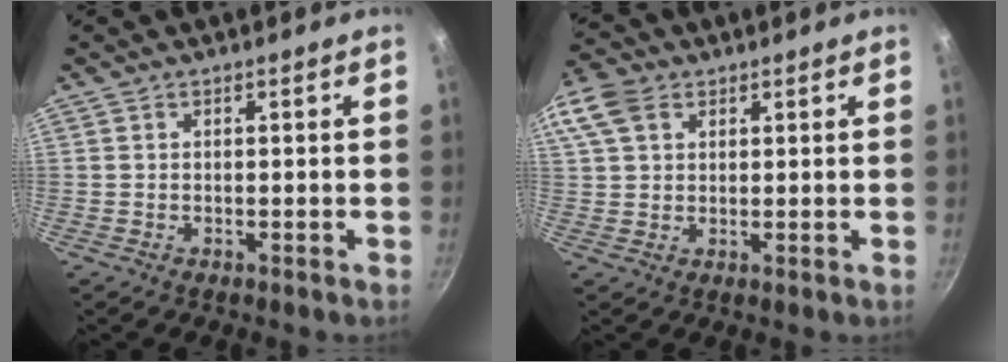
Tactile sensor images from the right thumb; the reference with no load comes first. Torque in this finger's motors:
{"motor_torque": [-0.38, 1.84, 0.34, -0.26, 0.12]}